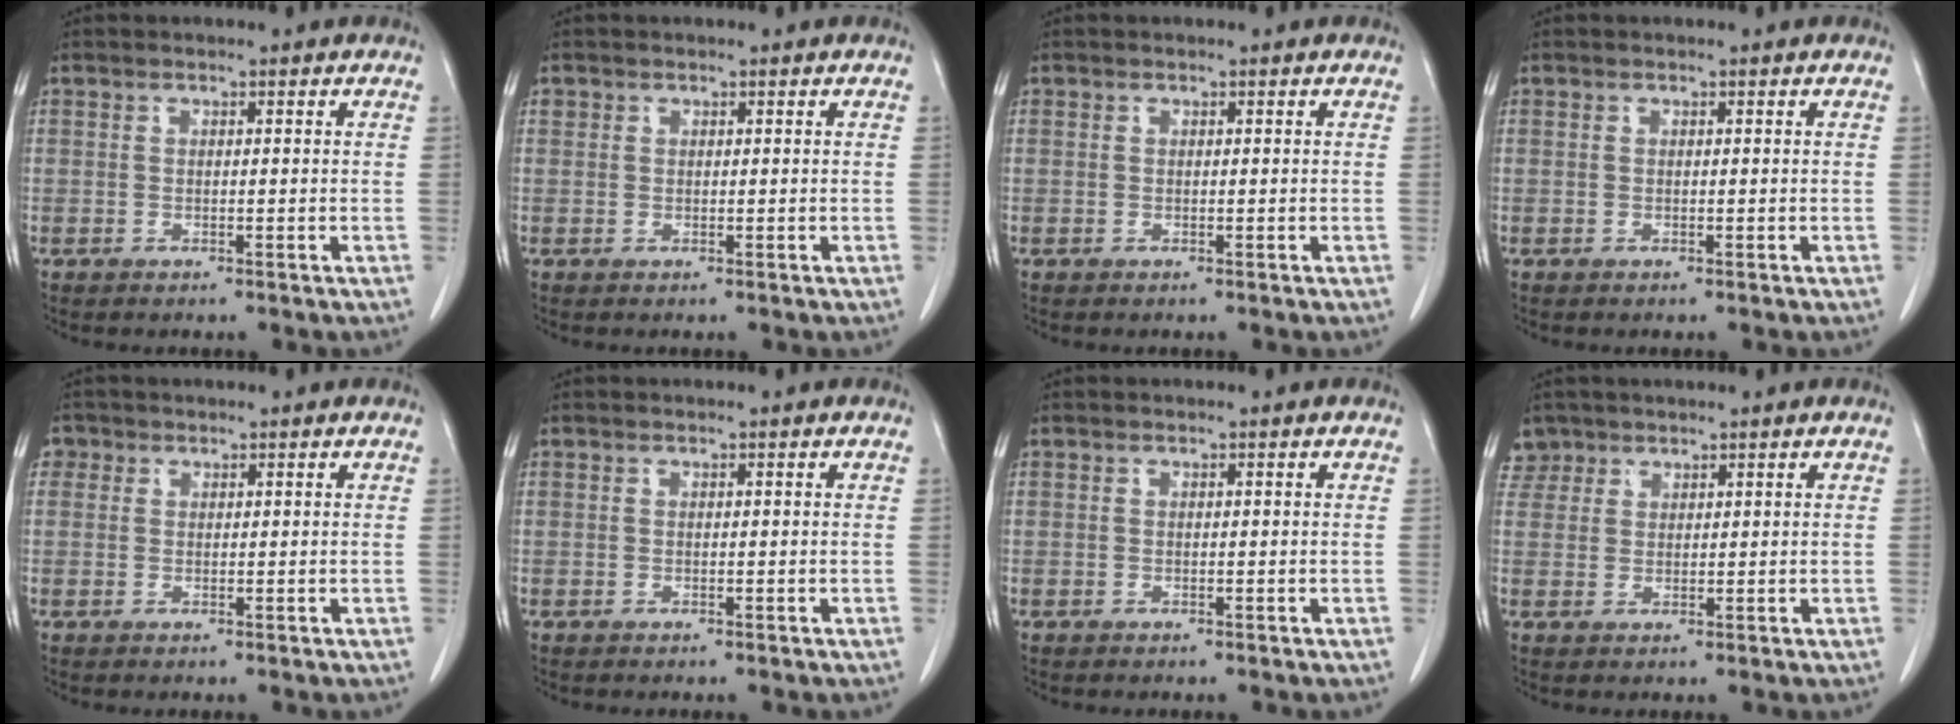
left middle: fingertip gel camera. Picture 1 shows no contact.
{"total": 0.6, "force": [0.3, 0.5, 0.1], "torque": [0.003, 0.004, 0.005]}
{"total": 0.0}
{"total": 0.0}
{"total": 1.6, "force": [0.6, 1.5, 0.2], "torque": [0.006, 0.005, 0.006]}
{"total": 0.0}
{"total": 0.0}
{"total": 2.7, "force": [2.0, 1.7, -0.5], "torque": [0.016, 0.005, 0.038]}